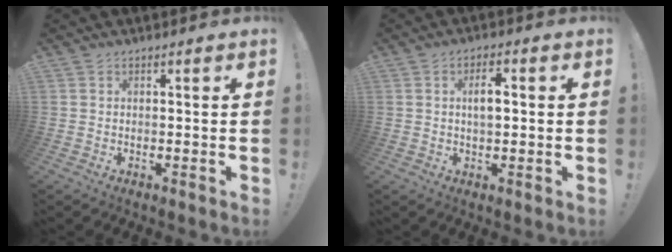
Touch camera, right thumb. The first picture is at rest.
{"total": 4.6, "force": [0.5, 2.2, 4.0], "torque": [-0.057, 0.004, 0.002]}